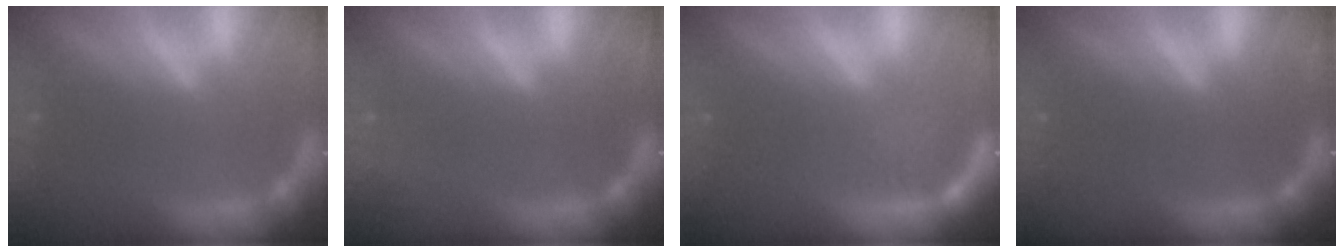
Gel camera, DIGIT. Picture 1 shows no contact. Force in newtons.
{"total": 1.4}
{"total": 3.0}
{"total": 0.0}